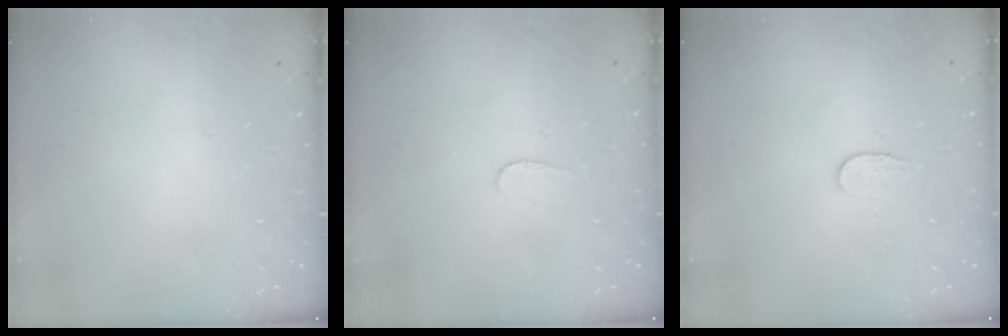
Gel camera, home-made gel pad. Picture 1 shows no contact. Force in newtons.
{"total": 3.0, "press": 3.0, "slide": 0.3}
{"total": 5.8, "press": 5.8, "slide": 0.3}